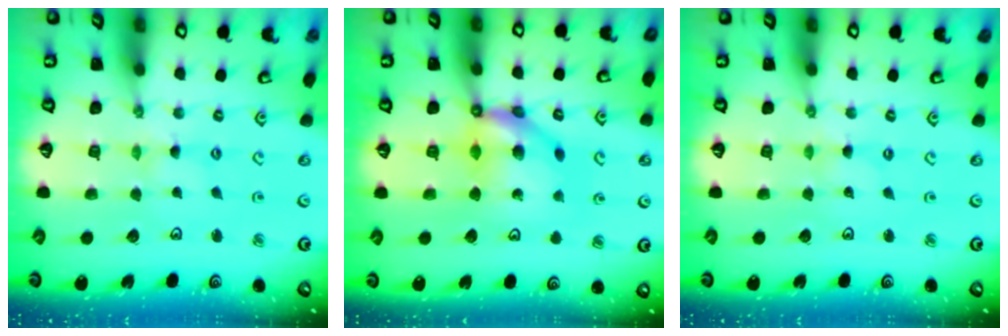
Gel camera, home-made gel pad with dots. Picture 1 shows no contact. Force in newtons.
{"total": 10.3, "press": 10.3, "slide": 0.5}
{"total": 0.0}